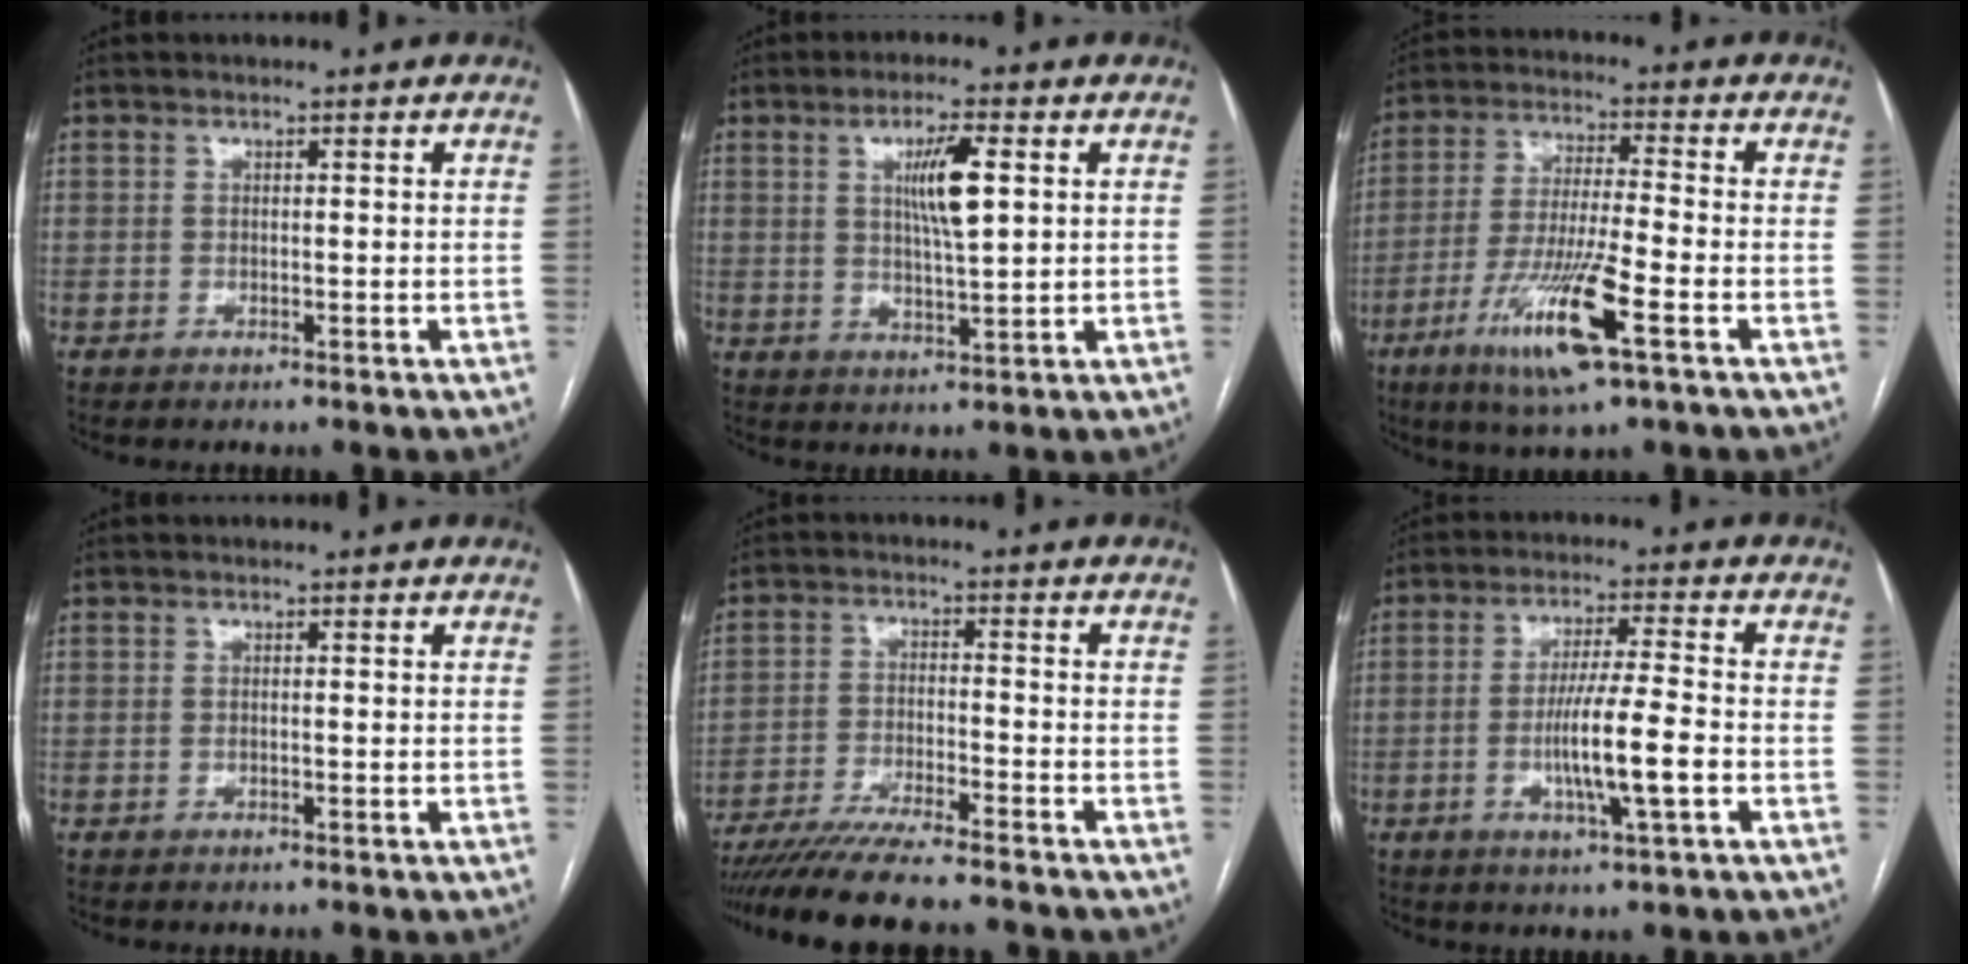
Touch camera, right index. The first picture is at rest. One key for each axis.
{"total": 7.0, "fx": 1.9, "fy": 0.9, "fz": 6.7, "tx": -0.119, "ty": -0.001, "tz": 0.034}
{"total": 13.0, "fx": -5.9, "fy": 0.6, "fz": 11.6, "tx": -0.232, "ty": -0.024, "tz": -0.105}
{"total": 0.0}
{"total": 14.7, "fx": -12.9, "fy": 0.5, "fz": 7.0, "tx": -0.111, "ty": -0.026, "tz": -0.204}
{"total": 9.1, "fx": -2.3, "fy": -0.1, "fz": 8.7, "tx": -0.161, "ty": -0.006, "tz": -0.044}